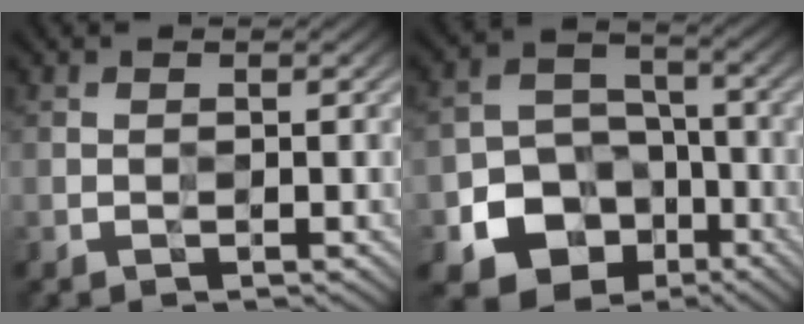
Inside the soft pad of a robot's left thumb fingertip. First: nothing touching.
{"total": 12.8, "force": [-6.2, 10.0, 5.0], "torque": [-0.107, -0.035, -0.116]}